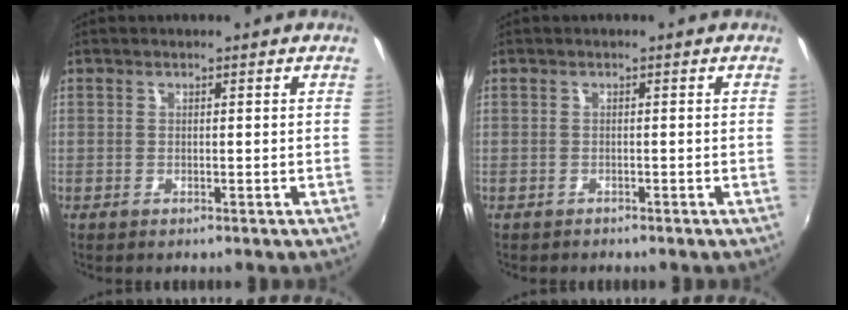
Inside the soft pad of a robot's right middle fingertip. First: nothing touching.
{"total": 0.8, "force": [-0.6, 0.4, -0.1], "torque": [-0.002, 0.000, -0.012]}